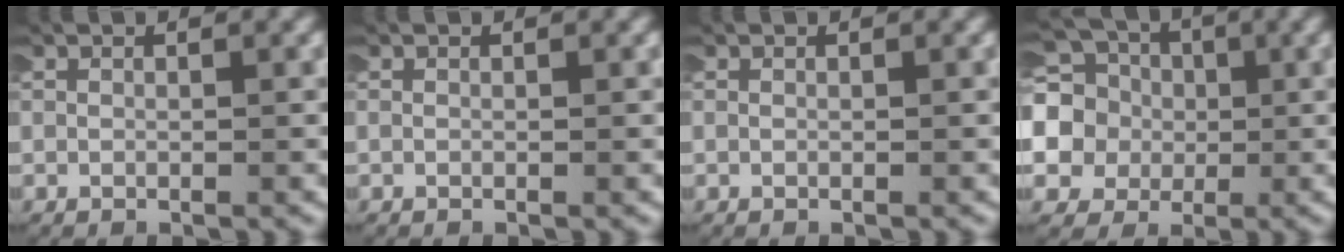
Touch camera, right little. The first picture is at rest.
{"total": 0.0}
{"total": 0.0}
{"total": 13.1, "force": [0.7, 12.2, 4.6], "torque": [-0.146, -0.020, -0.005]}